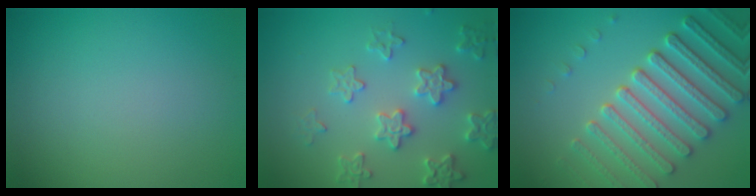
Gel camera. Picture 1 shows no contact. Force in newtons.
{"total": 3.8, "press": 3.7, "slide": 0.7}
{"total": 6.4, "press": 5.4, "slide": 3.3}